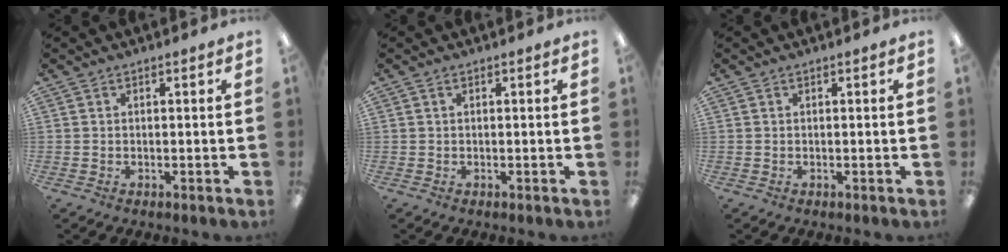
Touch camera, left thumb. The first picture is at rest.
{"total": 0.0}
{"total": 0.0}